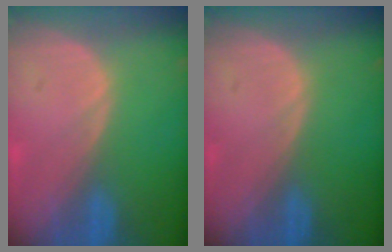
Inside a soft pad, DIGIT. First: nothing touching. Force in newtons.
{"total": 0.0}